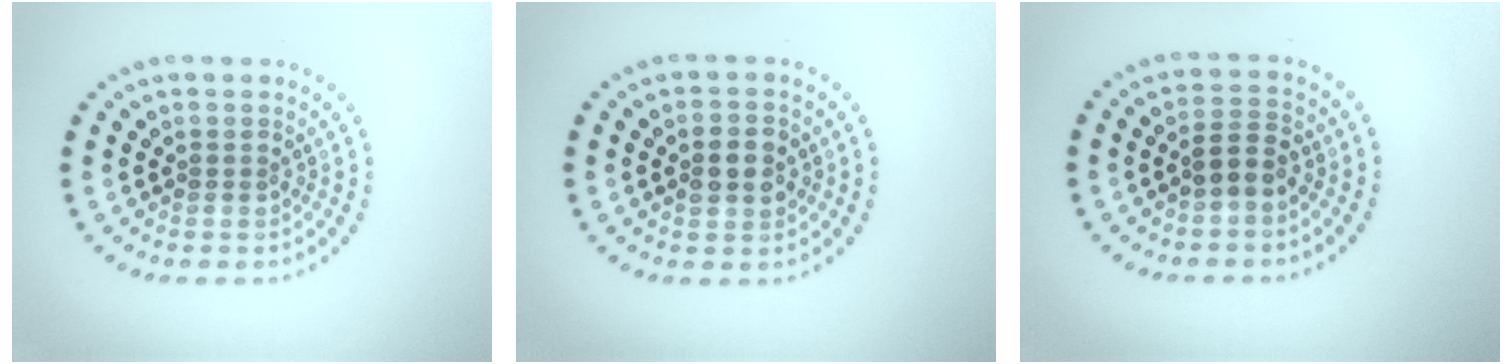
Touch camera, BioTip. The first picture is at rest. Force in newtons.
{"total": 2.8, "press": 2.8, "slide": 0.2}
{"total": 2.2, "press": 2.1, "slide": 0.7}